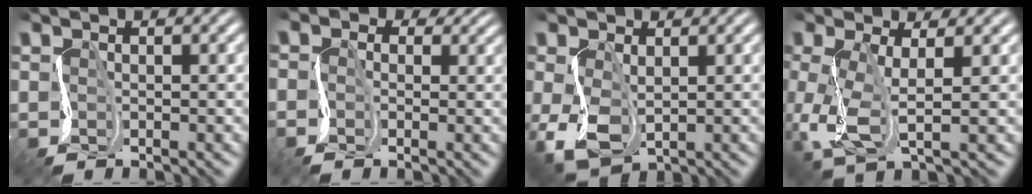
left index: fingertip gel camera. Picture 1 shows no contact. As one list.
[{"total": 1.9, "force": [-0.4, 1.8, 0.4], "torque": [-0.005, 0.009, -0.023]}, {"total": 2.8, "force": [-1.0, 1.8, 1.9], "torque": [-0.071, -0.008, -0.006]}, {"total": 4.1, "force": [-1.3, 1.2, 3.7], "torque": [-0.109, -0.005, -0.020]}]